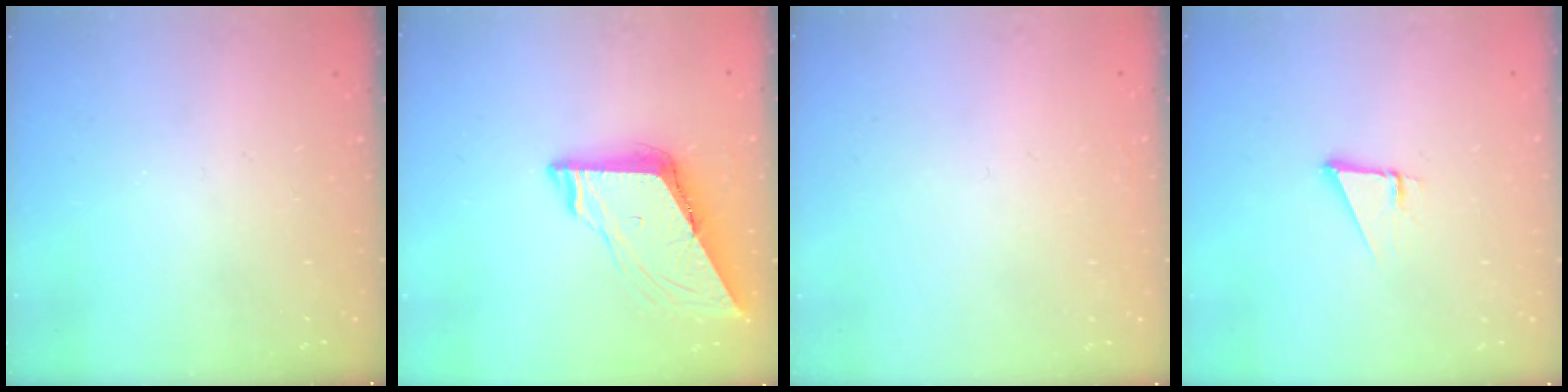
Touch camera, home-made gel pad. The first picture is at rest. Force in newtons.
{"total": 8.2, "press": 8.1, "slide": 0.9}
{"total": 0.9, "press": 0.9, "slide": 0.1}
{"total": 2.3, "press": 2.3, "slide": 0.0}